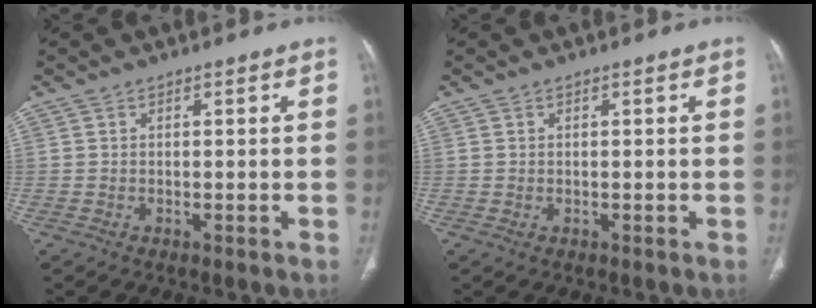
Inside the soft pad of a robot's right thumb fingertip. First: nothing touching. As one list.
[{"total": 0.6, "force": [0.0, 0.5, 0.3], "torque": [-0.007, -0.001, 0.003]}]